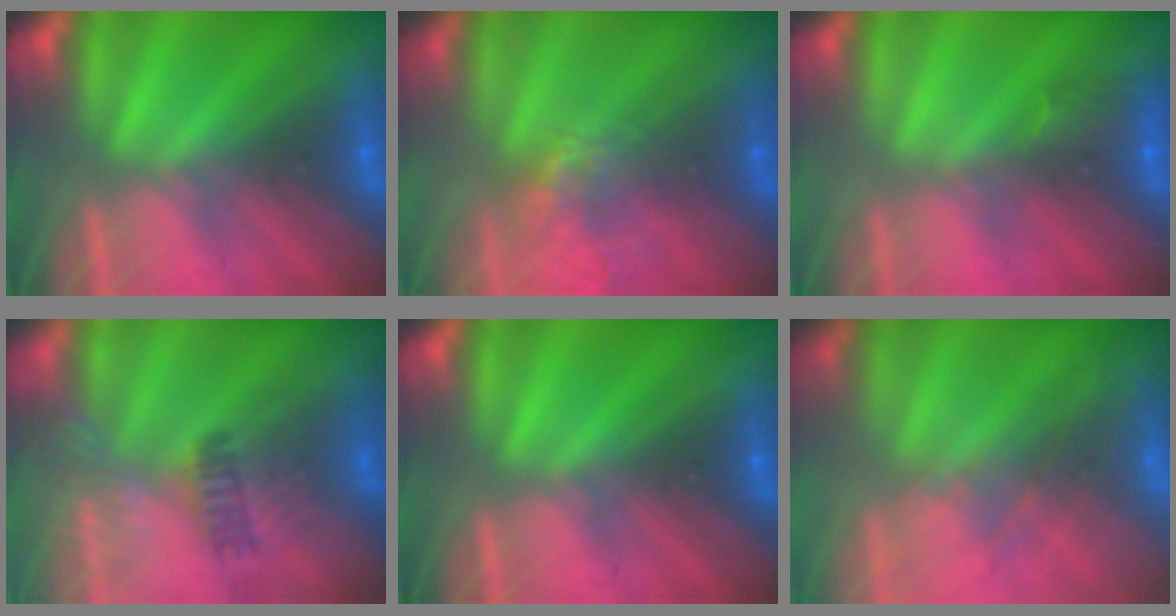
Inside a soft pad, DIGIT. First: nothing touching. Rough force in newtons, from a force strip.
{"total": 4.4}
{"total": 3.1}
{"total": 5.8}
{"total": 0.0}
{"total": 5.7}